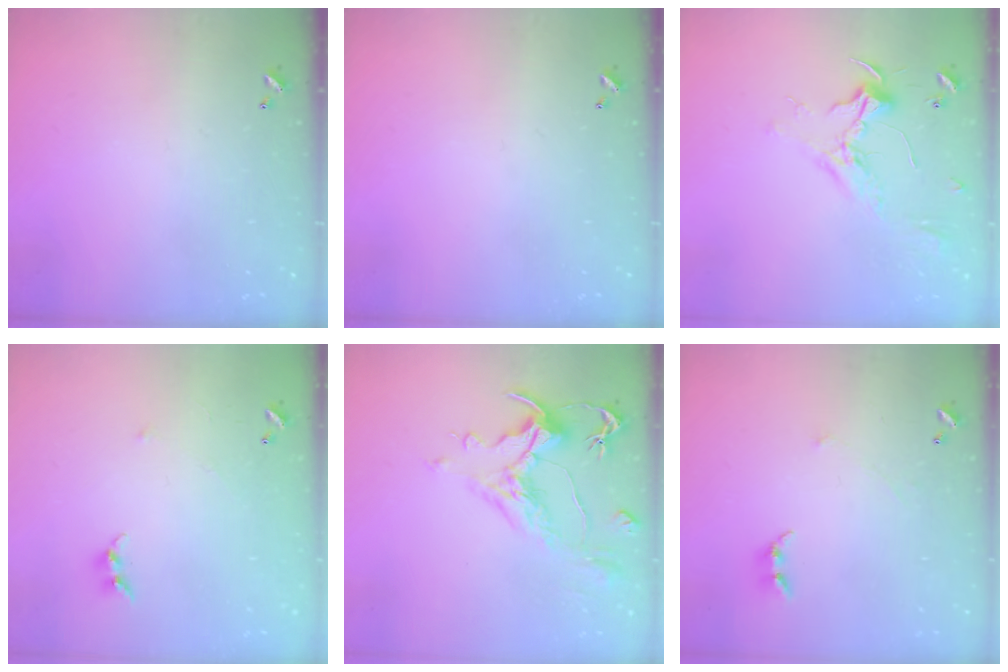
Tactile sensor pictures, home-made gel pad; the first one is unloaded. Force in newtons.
{"total": 0.0}
{"total": 2.3, "press": 2.2, "slide": 0.7}
{"total": 6.1, "press": 6.1, "slide": 0.4}
{"total": 1.6, "press": 0.7, "slide": 1.4}
{"total": 0.7, "press": 0.6, "slide": 0.5}